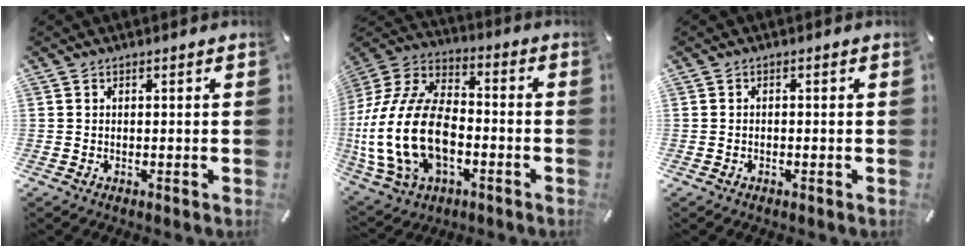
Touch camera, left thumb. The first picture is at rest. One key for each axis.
{"total": 21.4, "fx": -5.1, "fy": 14.3, "fz": 15.0, "tx": -0.323, "ty": 0.023, "tz": -0.086}
{"total": 0.7, "fx": -0.5, "fy": 0.4, "fz": 0.4, "tx": -0.007, "ty": 0.000, "tz": -0.010}